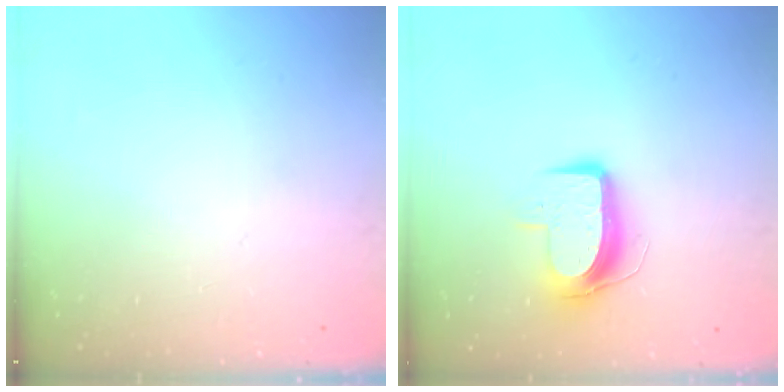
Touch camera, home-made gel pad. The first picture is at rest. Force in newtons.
{"total": 9.8, "press": 9.7, "slide": 1.0}